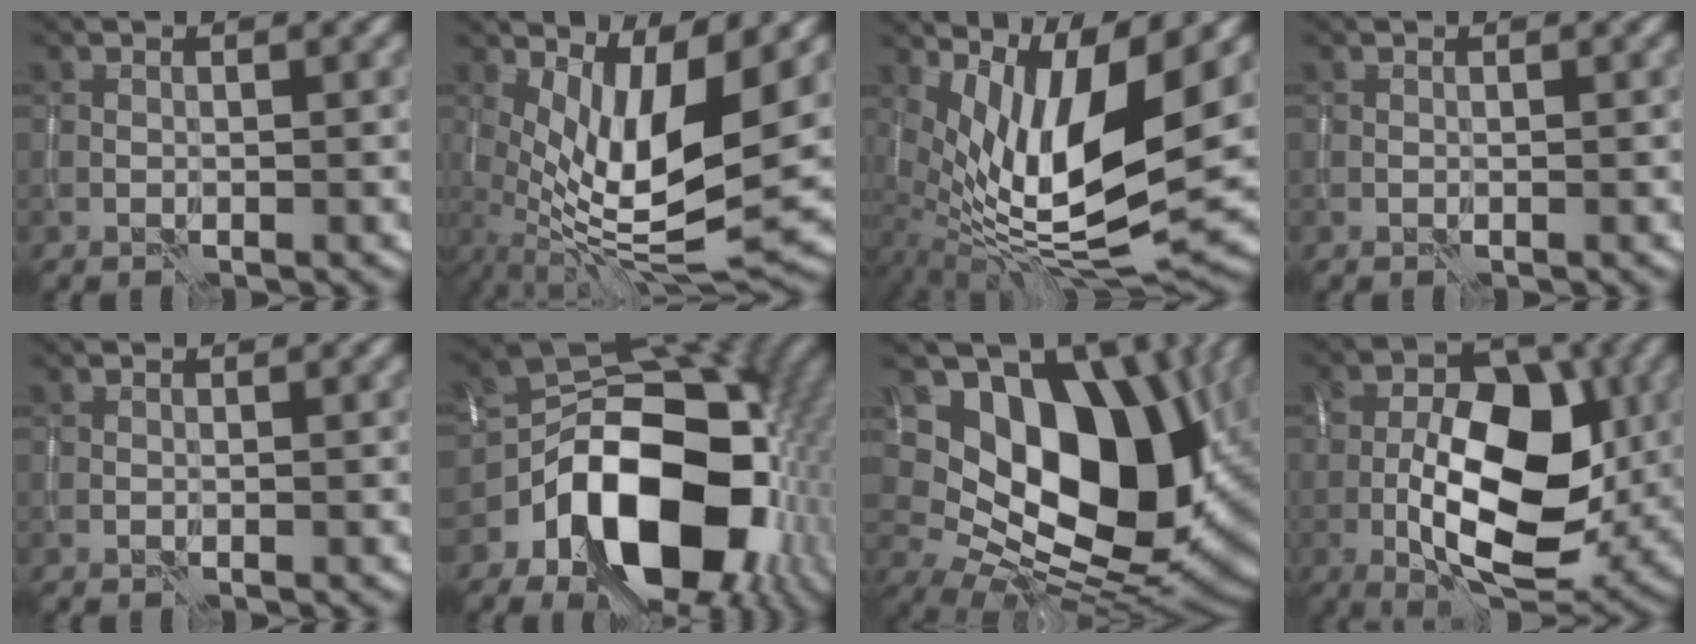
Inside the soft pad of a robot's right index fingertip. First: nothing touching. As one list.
[{"total": 10.1, "force": [1.5, 3.0, 9.5], "torque": [-0.176, -0.011, 0.031]}, {"total": 12.1, "force": [2.1, 3.8, 11.3], "torque": [-0.214, -0.009, 0.048]}, {"total": 0.0}, {"total": 0.0}, {"total": 15.4, "force": [-5.3, 9.7, 10.7], "torque": [-0.138, -0.011, -0.095]}, {"total": 15.5, "force": [3.4, 10.2, 11.1], "torque": [-0.162, -0.009, 0.063]}, {"total": 11.0, "force": [-1.7, 5.6, 9.3], "torque": [-0.154, 0.007, -0.035]}]